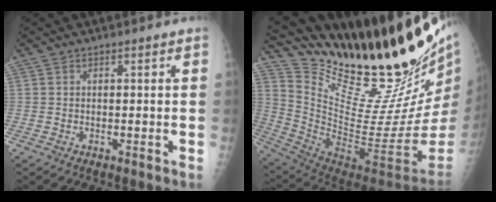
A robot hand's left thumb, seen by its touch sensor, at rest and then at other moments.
{"total": 31.8, "force": [24.6, 5.6, 19.4], "torque": [-0.280, -0.150, 0.387]}